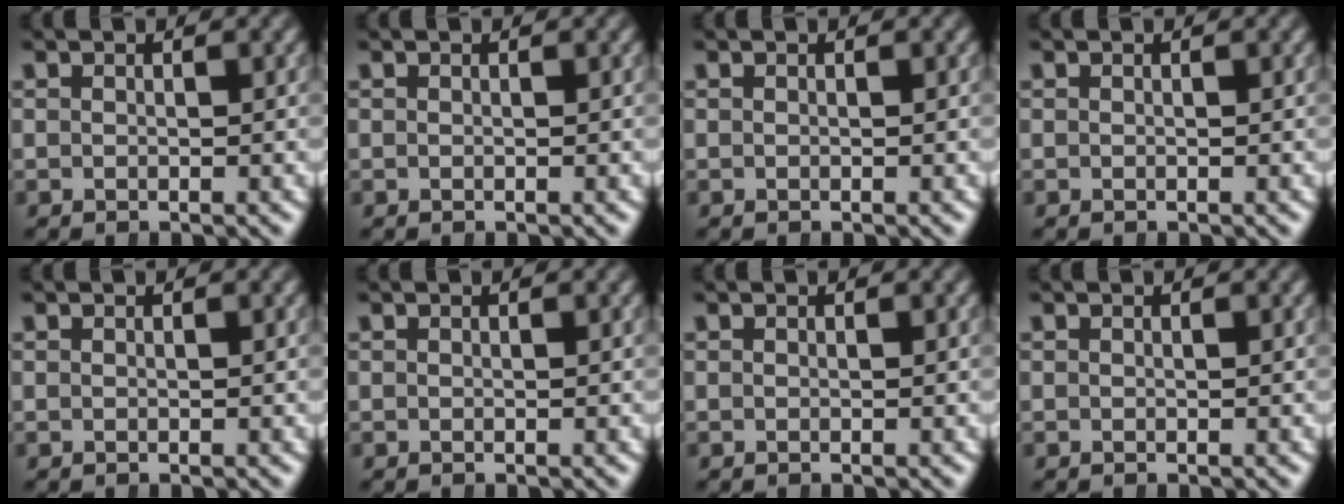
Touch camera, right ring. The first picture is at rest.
{"total": 0.0}
{"total": 0.0}
{"total": 0.0}
{"total": 0.0}
{"total": 0.0}
{"total": 0.0}
{"total": 0.0}